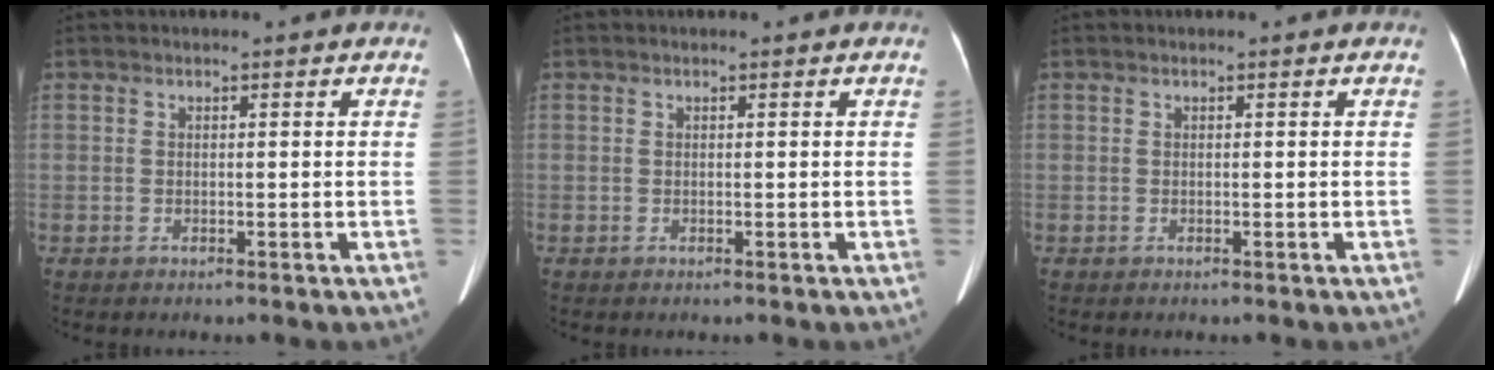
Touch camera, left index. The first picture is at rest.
{"total": 0.0}
{"total": 0.0}